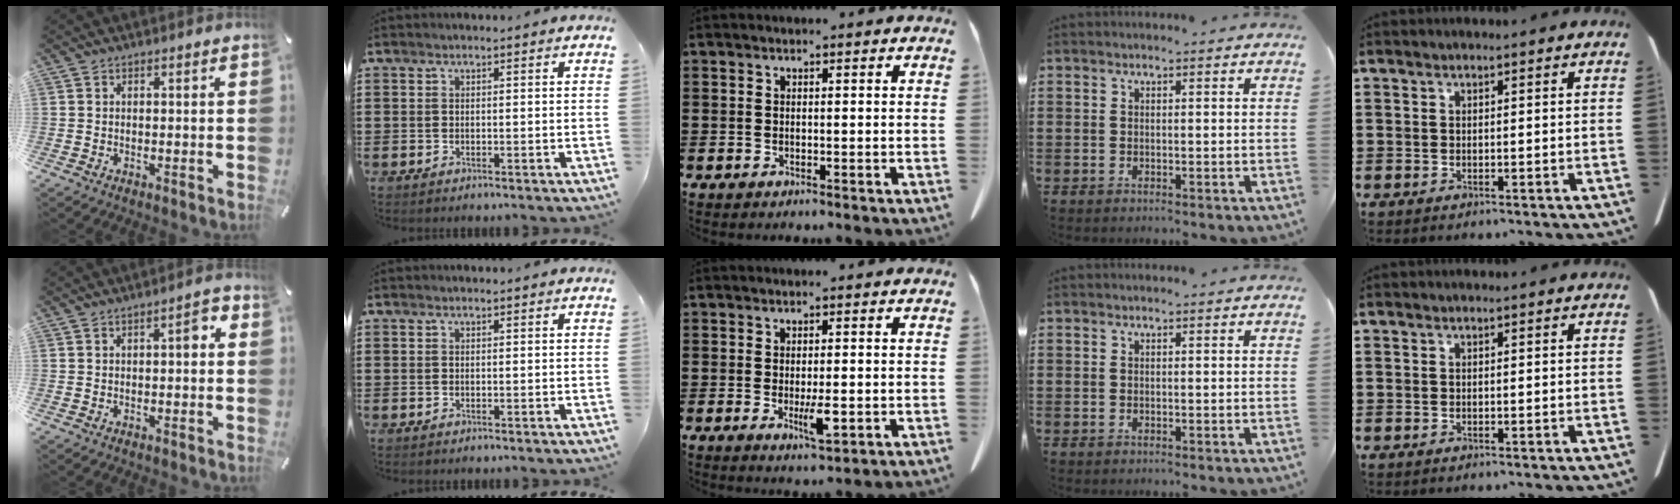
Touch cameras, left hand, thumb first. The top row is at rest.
{"thumb": {"total": 3.7, "force": [0.2, 1.5, 3.4], "torque": [-0.042, 0.005, -0.006]}, "middle": {"total": 3.7, "force": [-0.6, 1.0, 3.5], "torque": [-0.065, -0.003, -0.011]}}